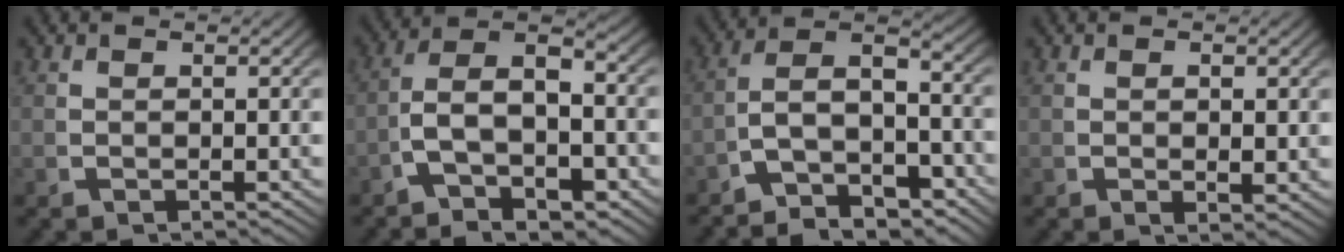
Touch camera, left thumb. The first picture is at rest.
{"total": 8.2, "force": [-1.7, 5.2, 6.0], "torque": [-0.114, -0.027, -0.024]}
{"total": 8.9, "force": [-3.3, 5.8, 5.9], "torque": [-0.107, -0.034, -0.052]}
{"total": 1.3, "force": [0.5, 0.6, 1.0], "torque": [-0.021, -0.006, 0.012]}